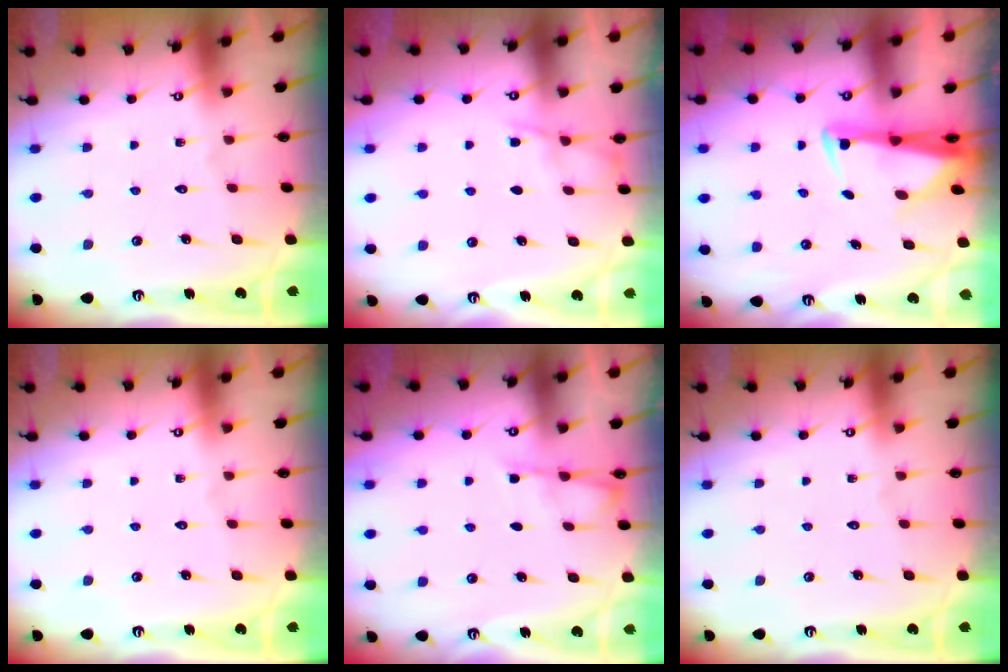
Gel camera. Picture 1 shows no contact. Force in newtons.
{"total": 3.5, "press": 3.5, "slide": 0.6}
{"total": 3.0, "press": 2.9, "slide": 1.0}
{"total": 0.0}
{"total": 2.2, "press": 2.2, "slide": 0.3}
{"total": 0.0}